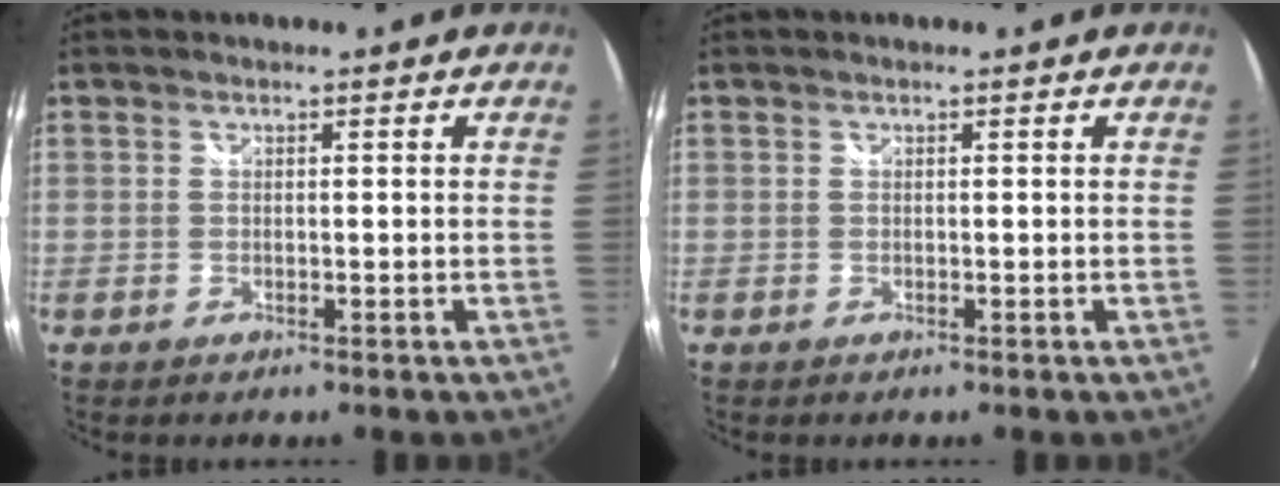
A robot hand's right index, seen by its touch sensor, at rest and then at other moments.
{"total": 0.0}